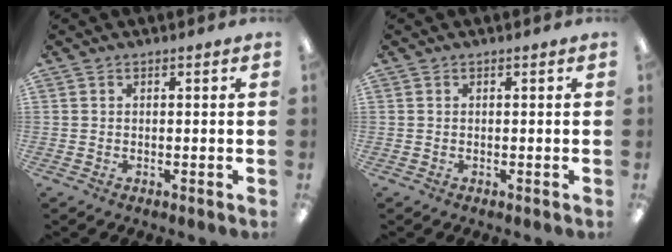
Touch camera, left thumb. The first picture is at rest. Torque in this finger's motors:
{"motor_torque": [0.00, 0.00, -0.05, 0.02, -0.01]}